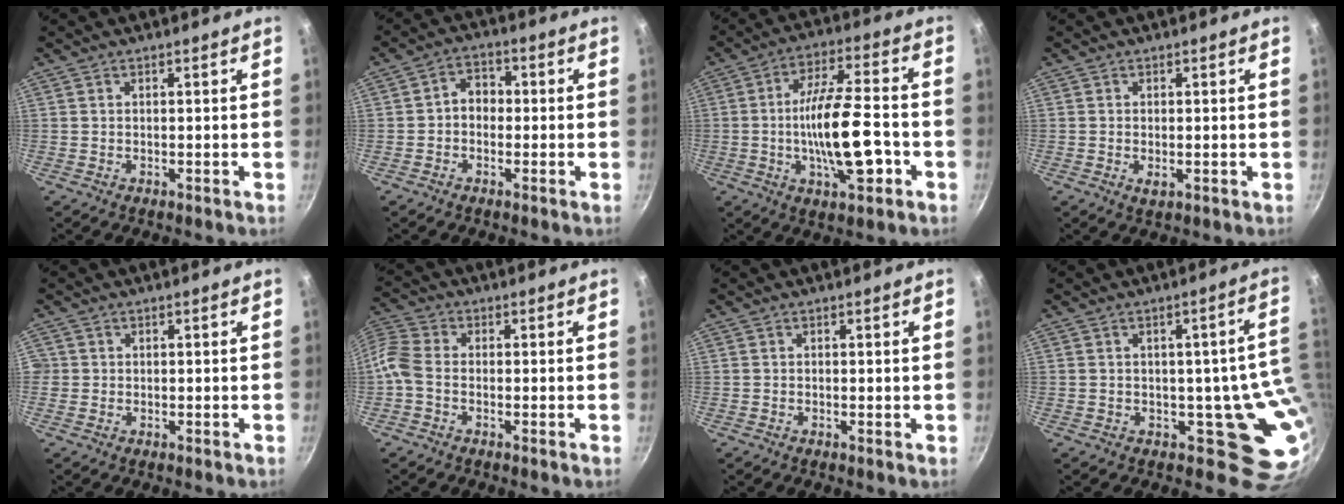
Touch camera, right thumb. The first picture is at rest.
{"total": 4.5, "force": [-0.6, 3.6, 2.6], "torque": [-0.017, 0.018, -0.021]}
{"total": 15.7, "force": [-3.8, 5.4, 14.3], "torque": [-0.233, 0.024, -0.067]}
{"total": 1.9, "force": [-0.3, 1.1, 1.5], "torque": [-0.024, -0.004, -0.003]}
{"total": 1.3, "force": [-0.2, 1.3, 0.2], "torque": [0.004, 0.004, -0.005]}
{"total": 8.5, "force": [-2.3, 6.1, 5.4], "torque": [-0.130, 0.023, -0.067]}
{"total": 0.0}
{"total": 9.3, "force": [0.0, 6.9, 6.3], "torque": [-0.007, -0.005, 0.001]}